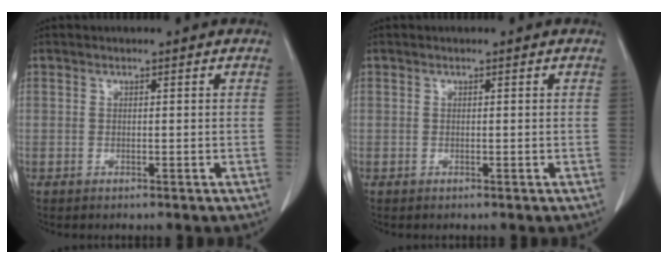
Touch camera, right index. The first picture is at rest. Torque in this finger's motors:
{"motor_torque": [0.00, 0.00, 0.00, 0.01]}